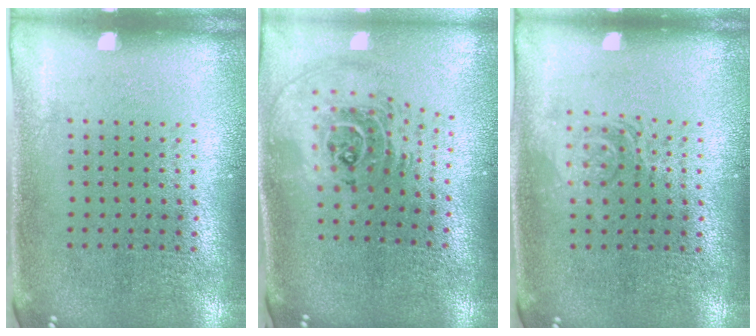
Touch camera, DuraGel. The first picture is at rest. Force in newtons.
{"total": 2.5, "press": 1.8, "slide": 1.7}
{"total": 1.2, "press": 1.2, "slide": 0.2}